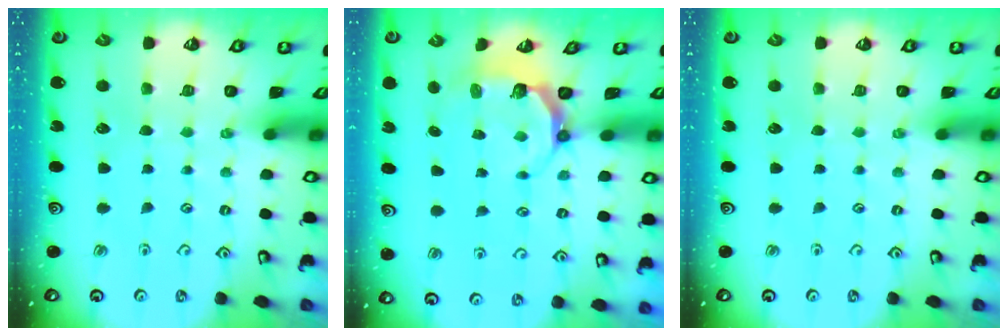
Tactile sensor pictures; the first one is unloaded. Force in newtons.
{"total": 5.6, "press": 4.5, "slide": 3.3}
{"total": 0.0}